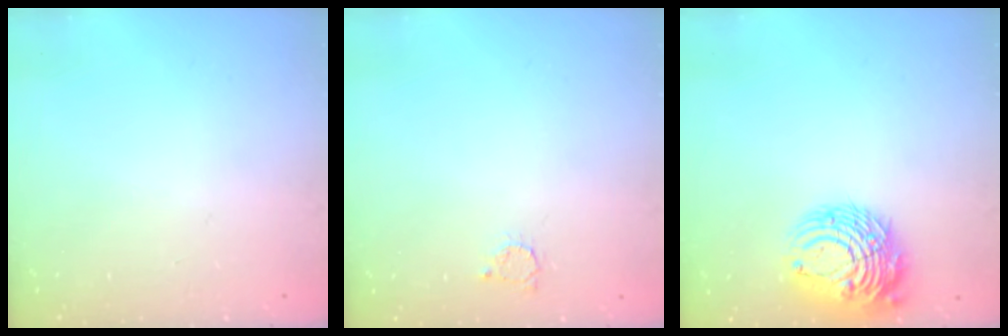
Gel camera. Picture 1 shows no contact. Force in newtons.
{"total": 2.4, "press": 2.4, "slide": 0.3}
{"total": 10.7, "press": 10.6, "slide": 1.2}